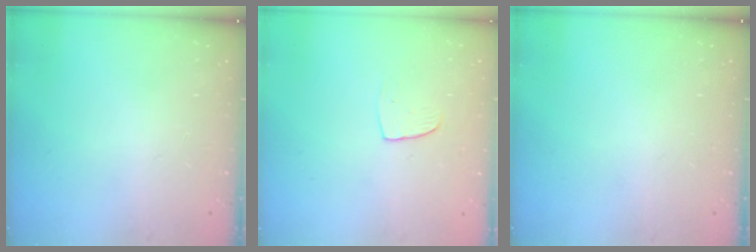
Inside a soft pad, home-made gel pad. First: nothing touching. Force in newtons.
{"total": 5.5, "press": 5.5, "slide": 0.4}
{"total": 0.0}